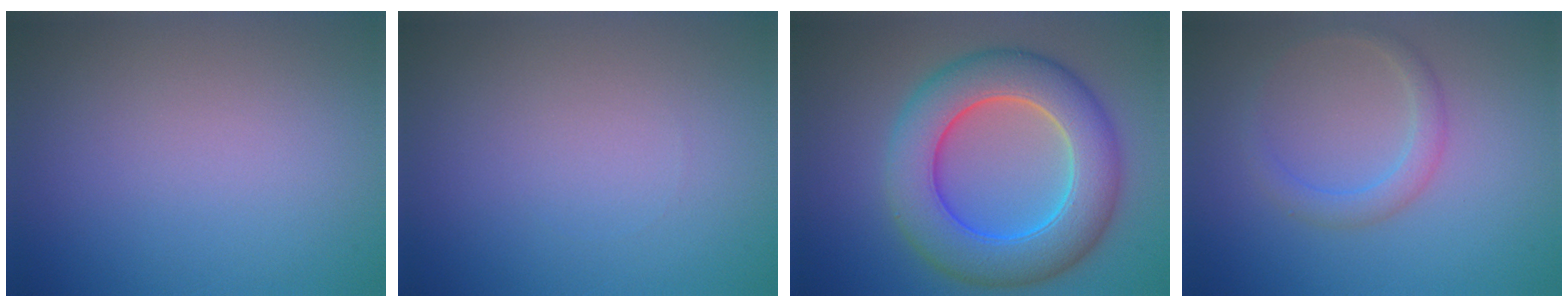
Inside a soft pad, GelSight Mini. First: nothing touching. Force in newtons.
{"total": 0.0}
{"total": 9.4, "press": 9.4, "slide": 0.4}
{"total": 2.1, "press": 2.1, "slide": 0.0}